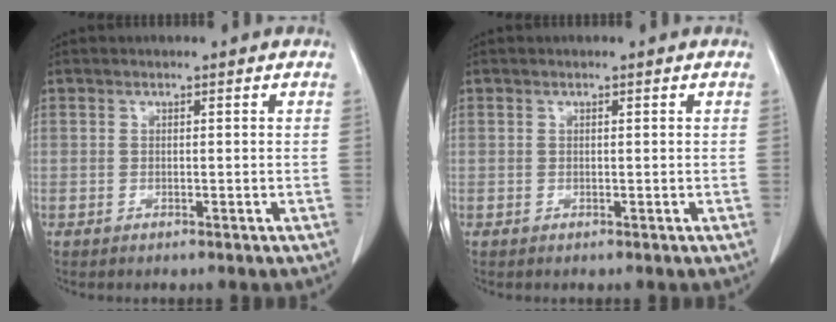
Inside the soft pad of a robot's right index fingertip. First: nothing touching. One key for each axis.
{"total": 0.0}